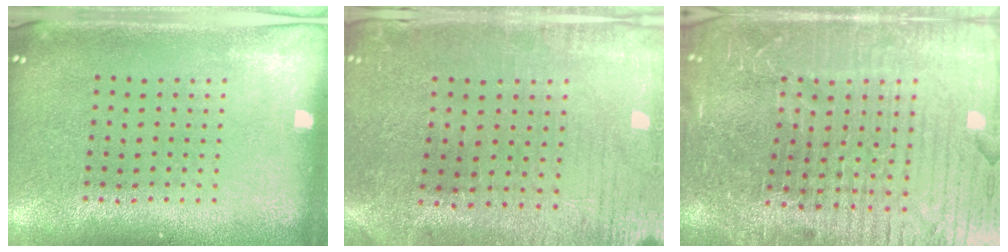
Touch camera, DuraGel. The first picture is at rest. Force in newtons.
{"total": 0.5, "press": 0.3, "slide": 0.4}
{"total": 6.5, "press": 5.7, "slide": 3.1}